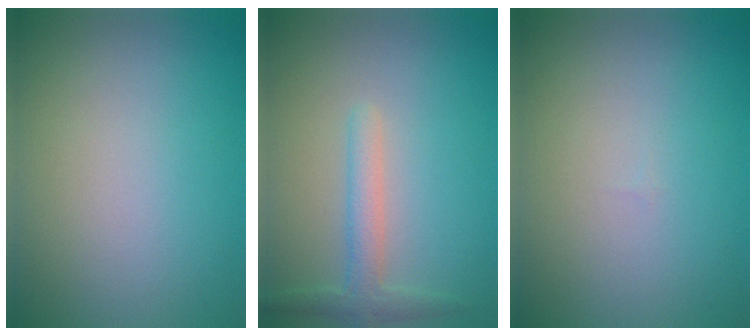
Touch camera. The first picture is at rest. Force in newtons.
{"total": 2.4, "press": 2.4, "slide": 0.2}
{"total": 0.0}